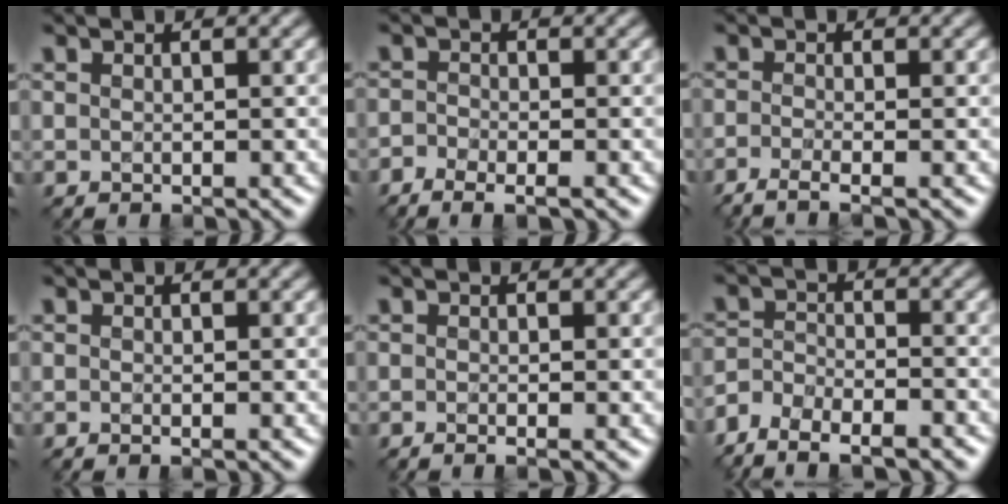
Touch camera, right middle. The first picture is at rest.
{"total": 3.0, "force": [-1.9, 1.2, 2.0], "torque": [-0.027, -0.009, -0.031]}
{"total": 2.9, "force": [-1.8, 0.7, 2.2], "torque": [-0.040, -0.010, -0.048]}
{"total": 0.5, "force": [-0.3, 0.1, 0.4], "torque": [-0.008, -0.007, -0.006]}
{"total": 1.2, "force": [-0.6, 0.3, 1.0], "torque": [-0.012, -0.010, -0.014]}
{"total": 7.4, "force": [-6.0, 3.2, 3.1], "torque": [-0.042, -0.001, -0.101]}